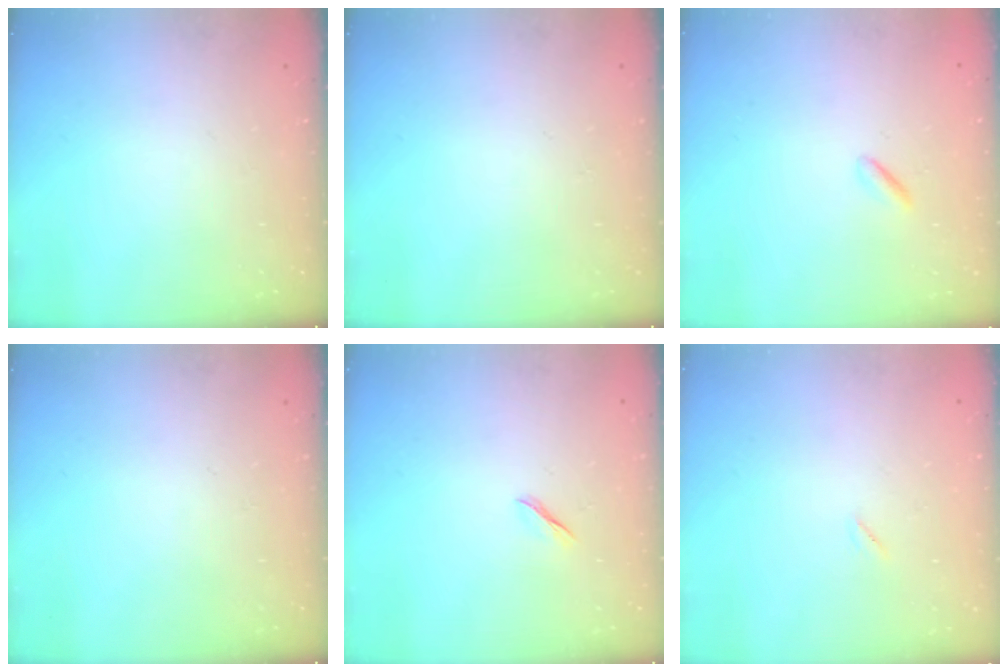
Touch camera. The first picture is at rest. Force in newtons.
{"total": 0.0}
{"total": 0.0}
{"total": 0.0}
{"total": 1.7, "press": 1.6, "slide": 0.5}
{"total": 1.6, "press": 1.6, "slide": 0.1}